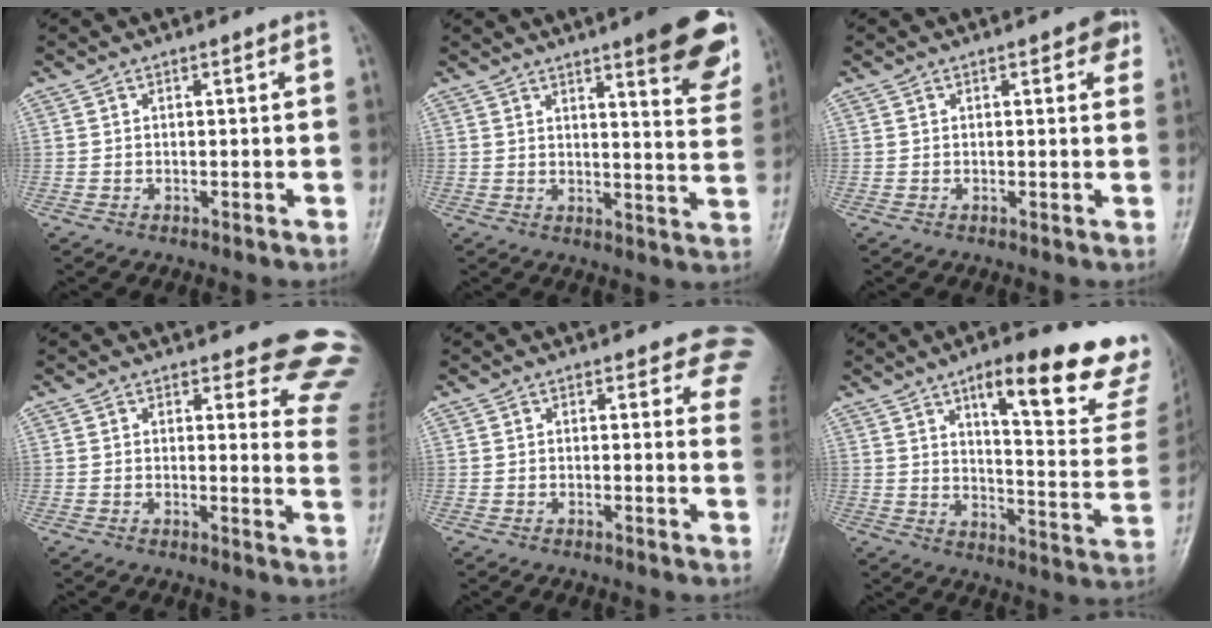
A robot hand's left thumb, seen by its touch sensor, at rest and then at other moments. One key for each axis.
{"total": 14.3, "fx": 8.5, "fy": 2.9, "fz": 11.0, "tx": -0.107, "ty": -0.045, "tz": 0.104}
{"total": 3.1, "fx": 1.5, "fy": 1.4, "fz": 2.3, "tx": -0.012, "ty": -0.001, "tz": 0.011}
{"total": 12.9, "fx": 12.1, "fy": 3.6, "fz": 2.8, "tx": 0.026, "ty": -0.112, "tz": 0.095}
{"total": 10.2, "fx": 9.0, "fy": 4.0, "fz": 2.5, "tx": 0.030, "ty": -0.054, "tz": 0.063}
{"total": 23.7, "fx": 15.1, "fy": 6.0, "fz": 17.3, "tx": -0.188, "ty": -0.075, "tz": 0.203}